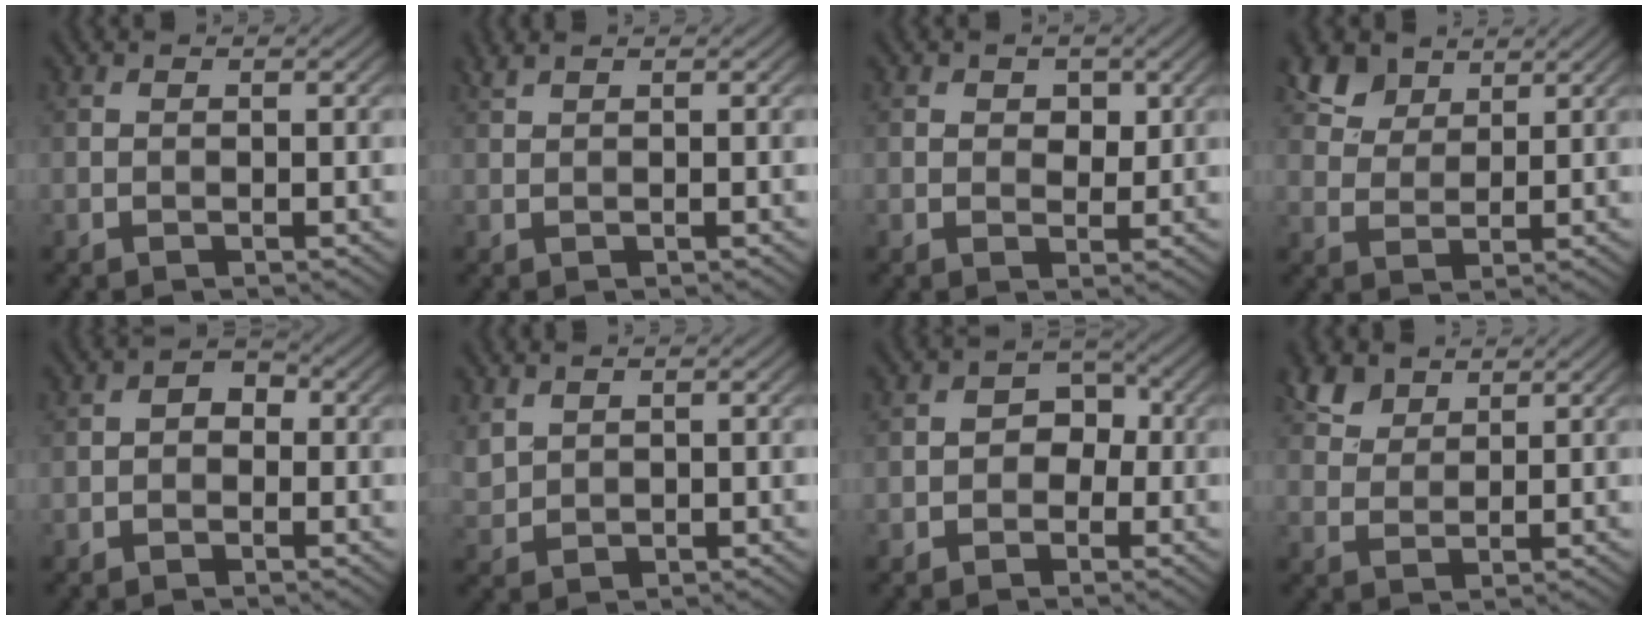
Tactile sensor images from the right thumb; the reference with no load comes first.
{"total": 1.2, "force": [1.0, 0.1, 0.7], "torque": [-0.021, 0.009, 0.021]}
{"total": 2.6, "force": [1.1, 1.8, 1.5], "torque": [-0.029, -0.005, 0.017]}
{"total": 5.8, "force": [4.0, 3.3, 2.6], "torque": [-0.063, 0.005, 0.079]}
{"total": 2.3, "force": [-0.4, 1.8, 1.4], "torque": [-0.022, 0.004, -0.015]}
{"total": 2.4, "force": [1.7, 1.3, 1.0], "torque": [-0.033, 0.003, 0.042]}
{"total": 3.5, "force": [-0.7, 3.0, 1.8], "torque": [-0.008, 0.005, -0.021]}
{"total": 4.5, "force": [3.4, 2.3, 2.0], "torque": [-0.050, 0.006, 0.073]}